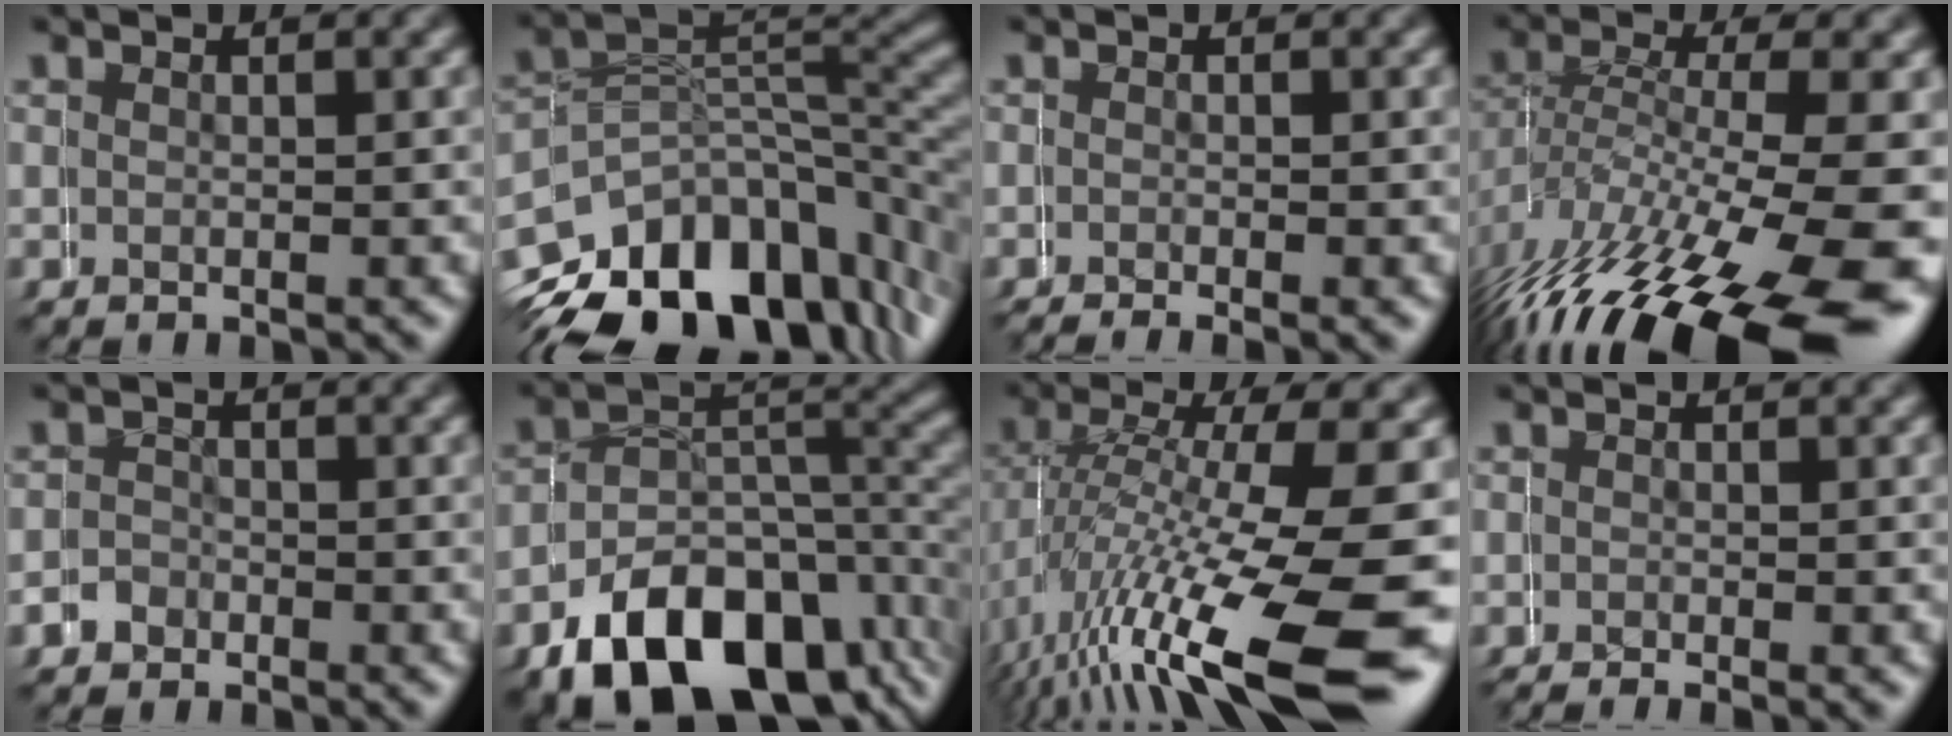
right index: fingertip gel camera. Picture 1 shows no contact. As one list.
[{"total": 13.7, "force": [-7.7, 8.5, 7.4], "torque": [-0.099, -0.024, -0.112]}, {"total": 1.7, "force": [-1.6, 0.0, 0.8], "torque": [-0.003, -0.003, -0.023]}, {"total": 10.6, "force": [-6.2, 4.2, 7.5], "torque": [-0.132, -0.036, -0.065]}, {"total": 3.0, "force": [-1.1, 1.0, -2.6], "torque": [0.038, 0.000, -0.021]}, {"total": 9.6, "force": [-5.8, 5.5, 5.4], "torque": [-0.060, -0.018, -0.086]}, {"total": 10.0, "force": [-2.8, 3.4, 9.0], "torque": [-0.151, -0.023, -0.021]}, {"total": 1.4, "force": [-1.3, 0.0, 0.7], "torque": [-0.004, -0.002, -0.019]}]